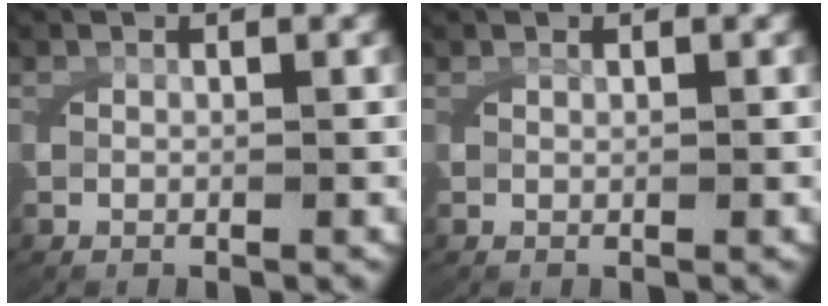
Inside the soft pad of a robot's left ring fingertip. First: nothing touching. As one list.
[{"total": 0.0}]